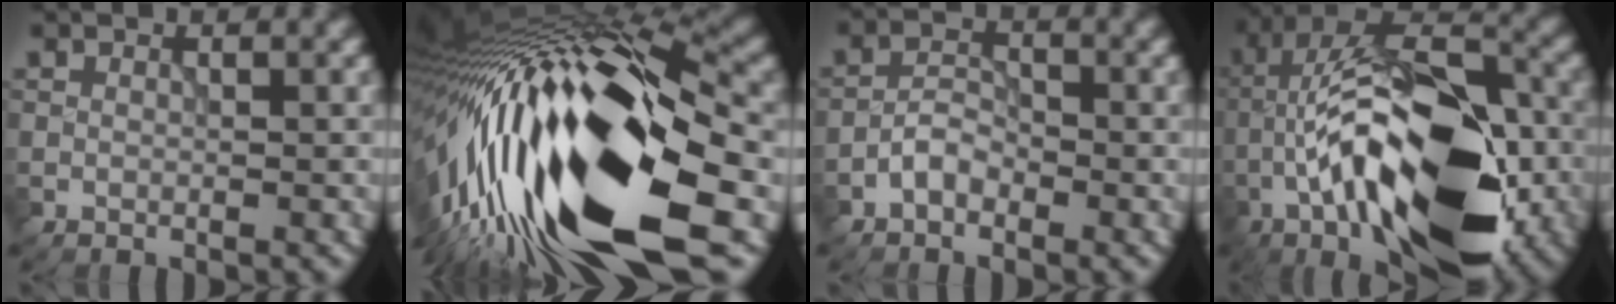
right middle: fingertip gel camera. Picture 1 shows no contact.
{"total": 19.6, "force": [-4.8, 6.7, 17.8], "torque": [-0.316, -0.016, -0.091]}
{"total": 2.1, "force": [-1.4, 1.1, 1.2], "torque": [-0.017, 0.008, -0.031]}
{"total": 14.5, "force": [-4.1, 6.2, 12.4], "torque": [-0.199, 0.027, -0.076]}